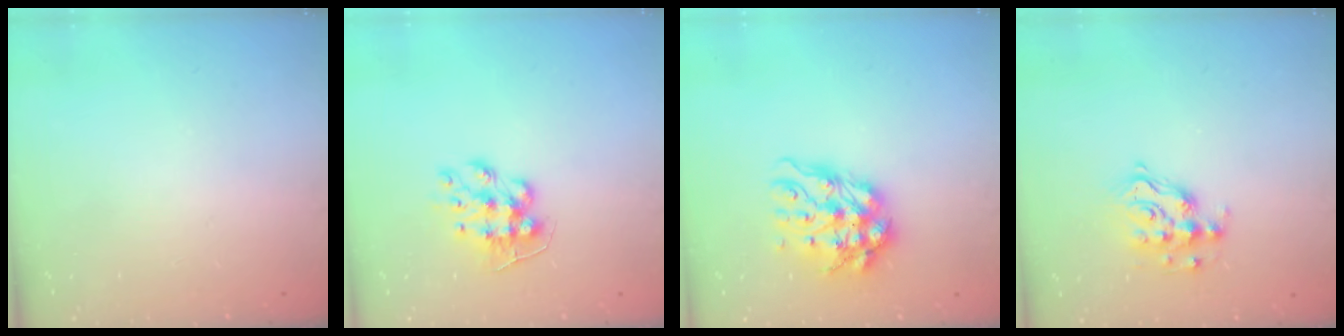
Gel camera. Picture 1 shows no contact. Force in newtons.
{"total": 9.6, "press": 9.6, "slide": 0.7}
{"total": 12.1, "press": 12.0, "slide": 1.3}
{"total": 10.4, "press": 10.4, "slide": 0.5}